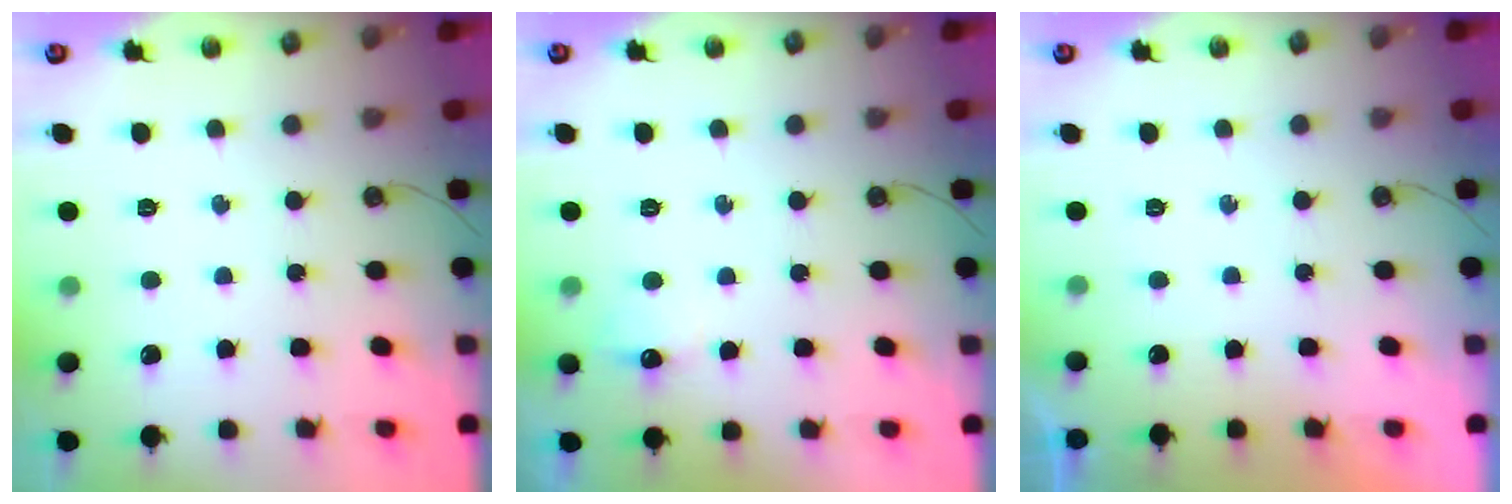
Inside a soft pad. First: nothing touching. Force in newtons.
{"total": 5.6, "press": 5.5, "slide": 0.7}
{"total": 0.0}